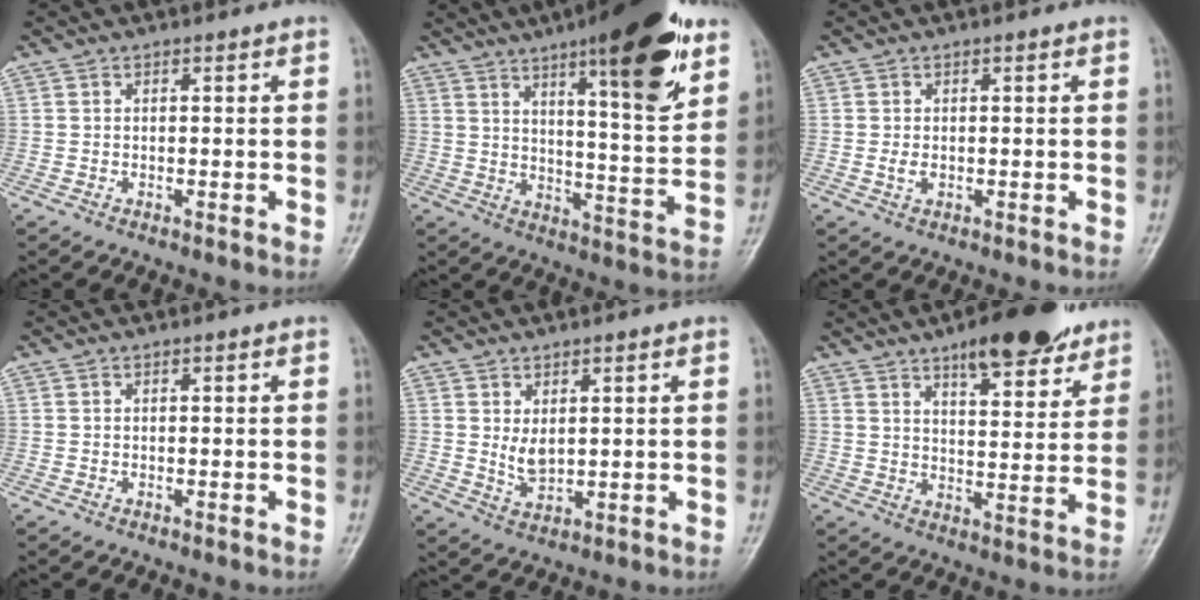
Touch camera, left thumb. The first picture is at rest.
{"total": 19.7, "force": [11.4, 4.6, 15.4], "torque": [-0.193, -0.058, 0.167]}
{"total": 1.7, "force": [0.0, 1.0, 1.4], "torque": [-0.025, -0.002, -0.002]}
{"total": 0.0}
{"total": 4.0, "force": [1.2, 2.1, 3.2], "torque": [-0.050, -0.018, 0.029]}
{"total": 13.5, "force": [9.2, 4.7, 8.7], "torque": [-0.087, -0.045, 0.135]}